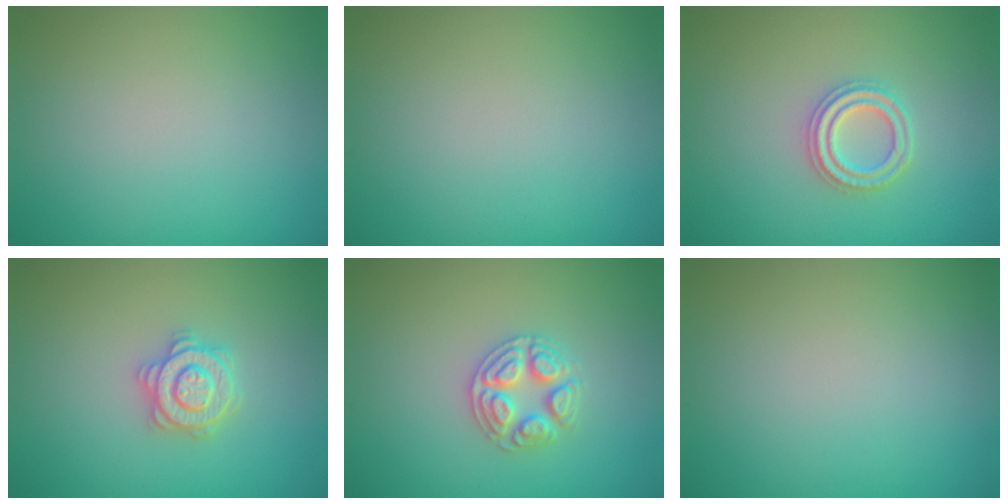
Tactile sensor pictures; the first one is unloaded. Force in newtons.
{"total": 0.0}
{"total": 2.4, "press": 2.4, "slide": 0.4}
{"total": 3.3, "press": 3.3, "slide": 0.5}
{"total": 3.0, "press": 2.9, "slide": 0.4}
{"total": 0.0}